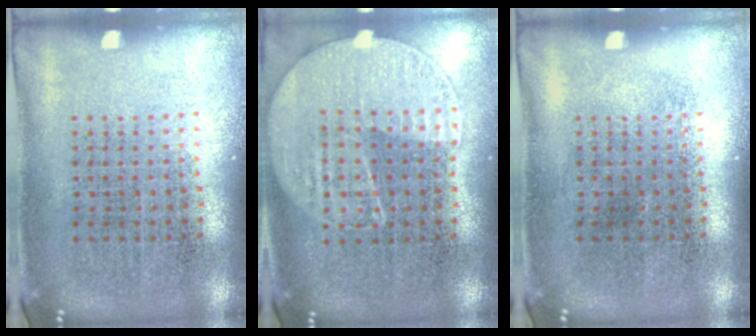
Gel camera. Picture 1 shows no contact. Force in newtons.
{"total": 1.1, "press": 1.0, "slide": 0.4}
{"total": 0.0}